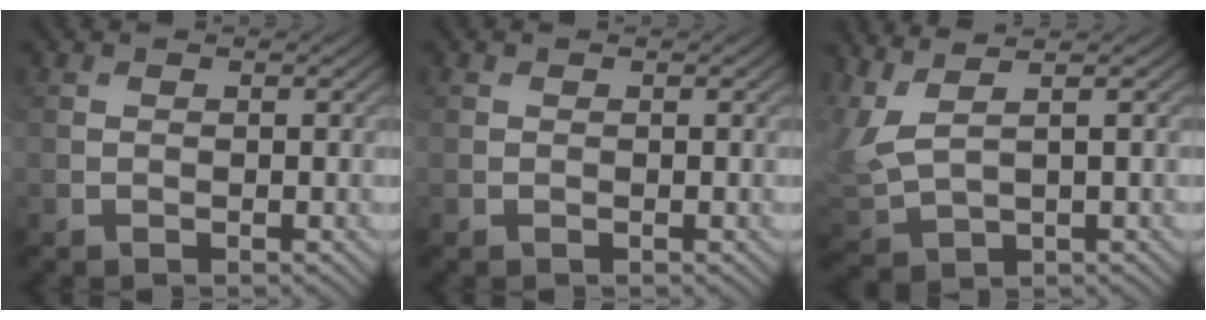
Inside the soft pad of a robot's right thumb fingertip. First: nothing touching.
{"total": 0.0}
{"total": 6.4, "force": [3.1, 2.2, 5.2], "torque": [-0.148, 0.009, 0.066]}